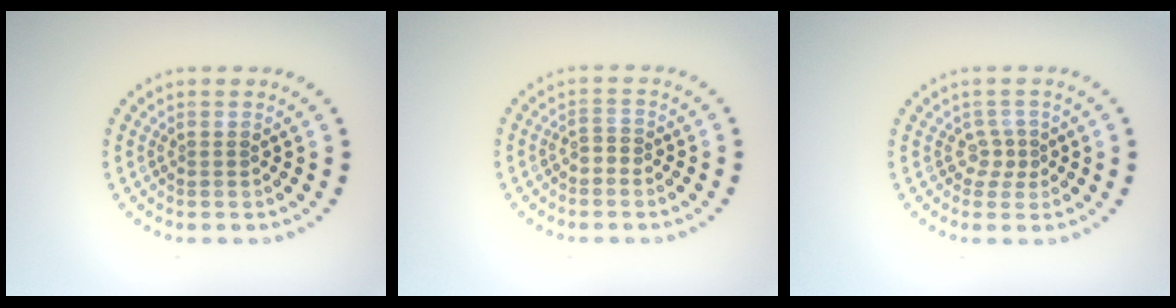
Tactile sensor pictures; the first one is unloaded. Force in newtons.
{"total": 0.9, "press": 0.7, "slide": 0.6}
{"total": 1.5, "press": 1.0, "slide": 1.1}